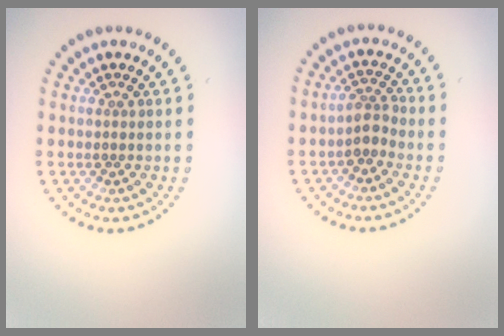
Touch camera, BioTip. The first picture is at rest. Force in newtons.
{"total": 1.9, "press": 1.4, "slide": 1.3}